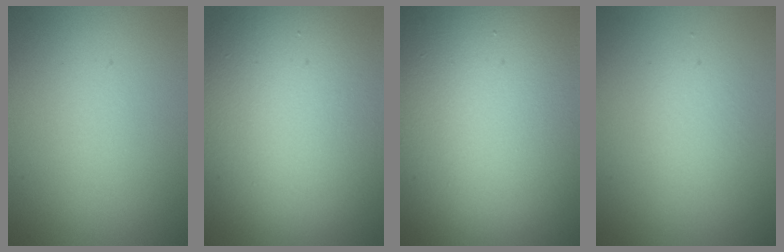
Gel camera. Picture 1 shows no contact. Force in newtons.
{"total": 13.9, "press": 13.8, "slide": 1.1}
{"total": 22.2, "press": 22.2, "slide": 1.3}
{"total": 1.4, "press": 1.4, "slide": 0.1}